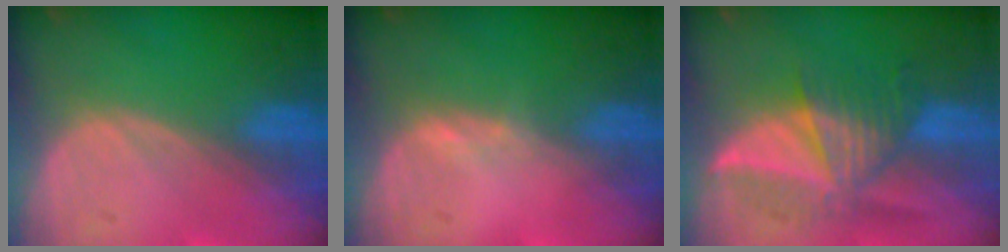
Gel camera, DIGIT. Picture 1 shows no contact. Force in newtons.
{"total": 0.6, "press": 0.5, "slide": 0.4}
{"total": 7.3, "press": 7.2, "slide": 1.2}